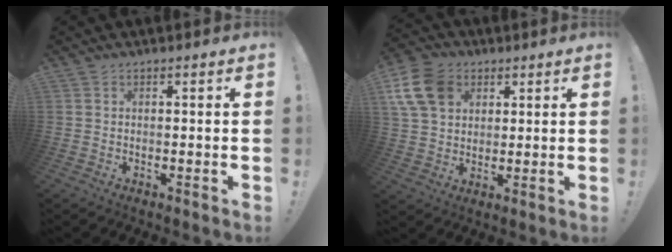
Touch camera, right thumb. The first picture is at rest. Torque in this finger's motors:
{"motor_torque": [0.07, 0.30, 0.22, -0.10, 0.04]}